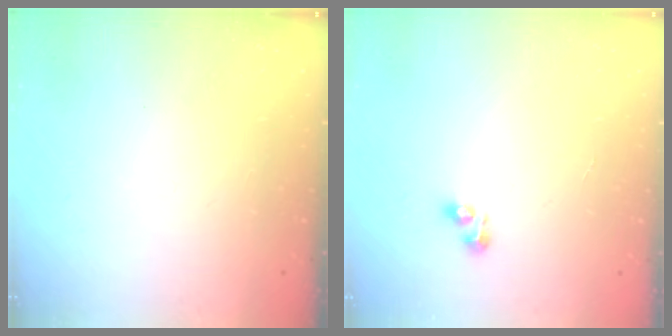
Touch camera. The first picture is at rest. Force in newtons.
{"total": 2.6, "press": 2.6, "slide": 0.2}